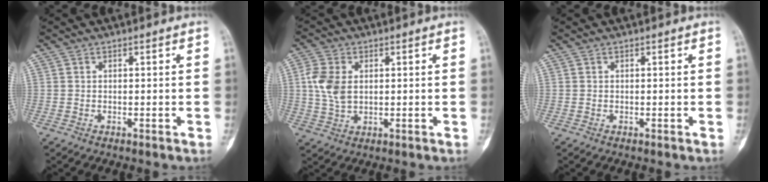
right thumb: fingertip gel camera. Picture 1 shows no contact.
{"total": 6.9, "force": [1.0, 4.5, 5.1], "torque": [-0.107, 0.004, 0.022]}
{"total": 0.0}